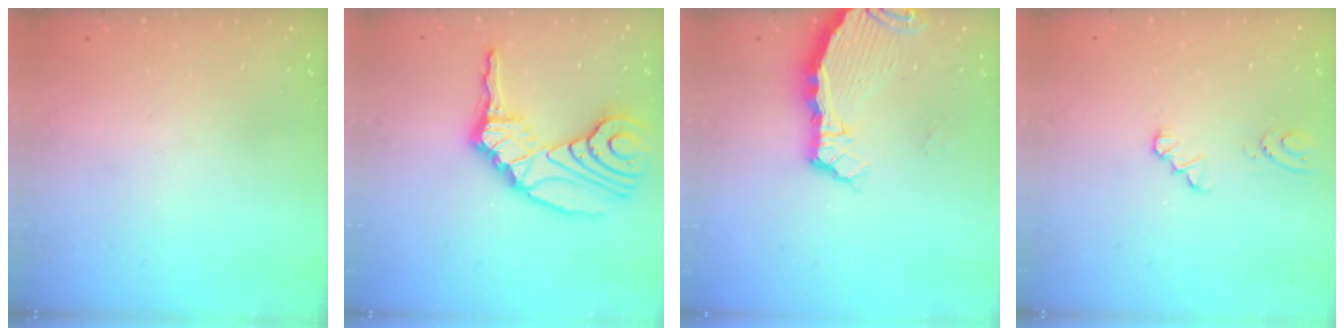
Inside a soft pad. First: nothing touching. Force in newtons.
{"total": 15.7, "press": 14.8, "slide": 5.2}
{"total": 4.9, "press": 4.9, "slide": 0.5}
{"total": 1.4, "press": 1.4, "slide": 0.2}